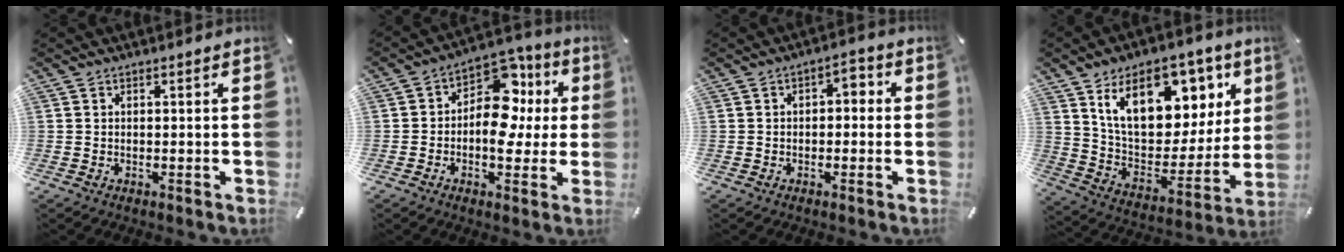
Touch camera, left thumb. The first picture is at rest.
{"total": 14.3, "force": [0.5, 9.7, 10.5], "torque": [-0.143, -0.006, 0.008]}
{"total": 2.9, "force": [-1.1, 1.9, 1.9], "torque": [-0.029, 0.015, -0.028]}
{"total": 19.7, "force": [10.2, 12.0, 11.8], "torque": [-0.179, -0.047, 0.180]}